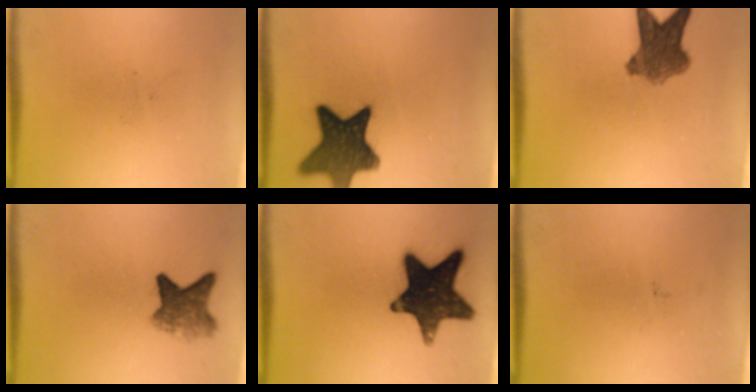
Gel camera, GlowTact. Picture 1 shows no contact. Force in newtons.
{"total": 13.0}
{"total": 7.8}
{"total": 5.7}
{"total": 16.6}
{"total": 0.0}